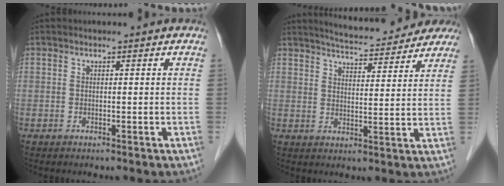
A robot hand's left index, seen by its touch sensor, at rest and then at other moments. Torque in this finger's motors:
{"motor_torque": [0.74, -0.99, 0.58, 0.11]}